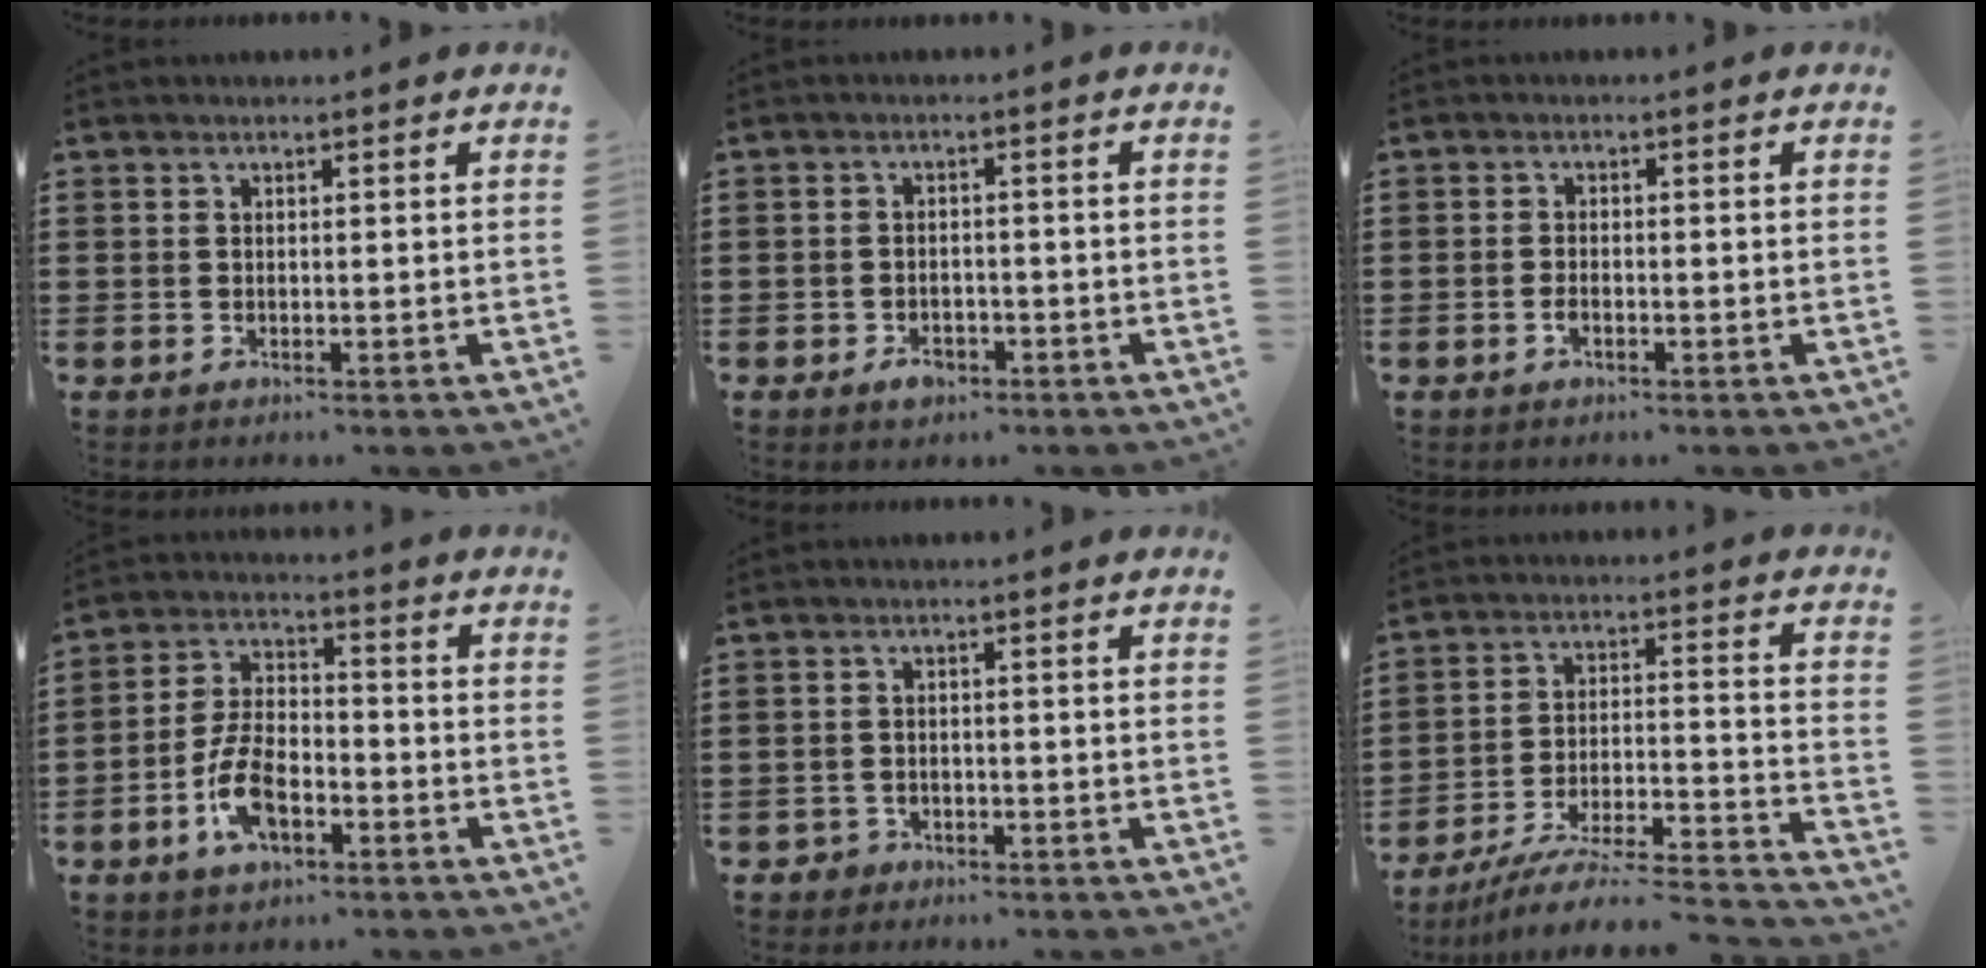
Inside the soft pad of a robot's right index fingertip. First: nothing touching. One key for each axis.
{"total": 2.3, "fx": -1.6, "fy": 1.4, "fz": 0.9, "tx": -0.019, "ty": 0.000, "tz": -0.032}
{"total": 1.4, "fx": -0.7, "fy": 0.6, "fz": 1.0, "tx": -0.021, "ty": -0.002, "tz": -0.013}
{"total": 8.4, "fx": -3.2, "fy": 4.3, "fz": 6.4, "tx": -0.148, "ty": 0.005, "tz": -0.065}
{"total": 1.4, "fx": -1.1, "fy": 0.8, "fz": 0.1, "tx": -0.007, "ty": 0.000, "tz": -0.025}
{"total": 6.4, "fx": -5.5, "fy": 0.4, "fz": 3.2, "tx": -0.055, "ty": -0.012, "tz": -0.112}